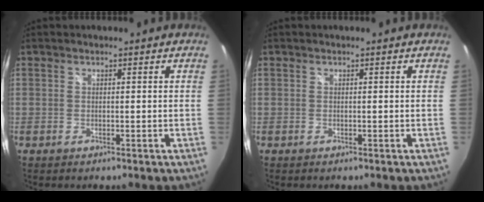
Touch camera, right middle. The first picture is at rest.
{"total": 0.0}